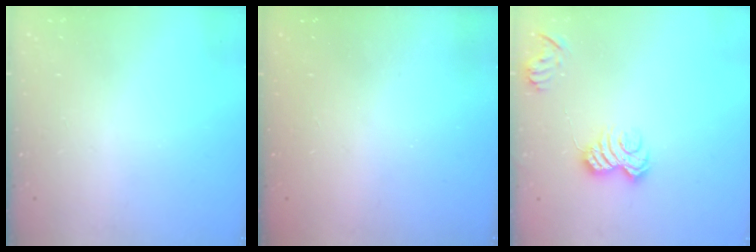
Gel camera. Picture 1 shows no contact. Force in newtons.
{"total": 2.6, "press": 2.5, "slide": 0.8}
{"total": 7.5, "press": 7.5, "slide": 0.6}